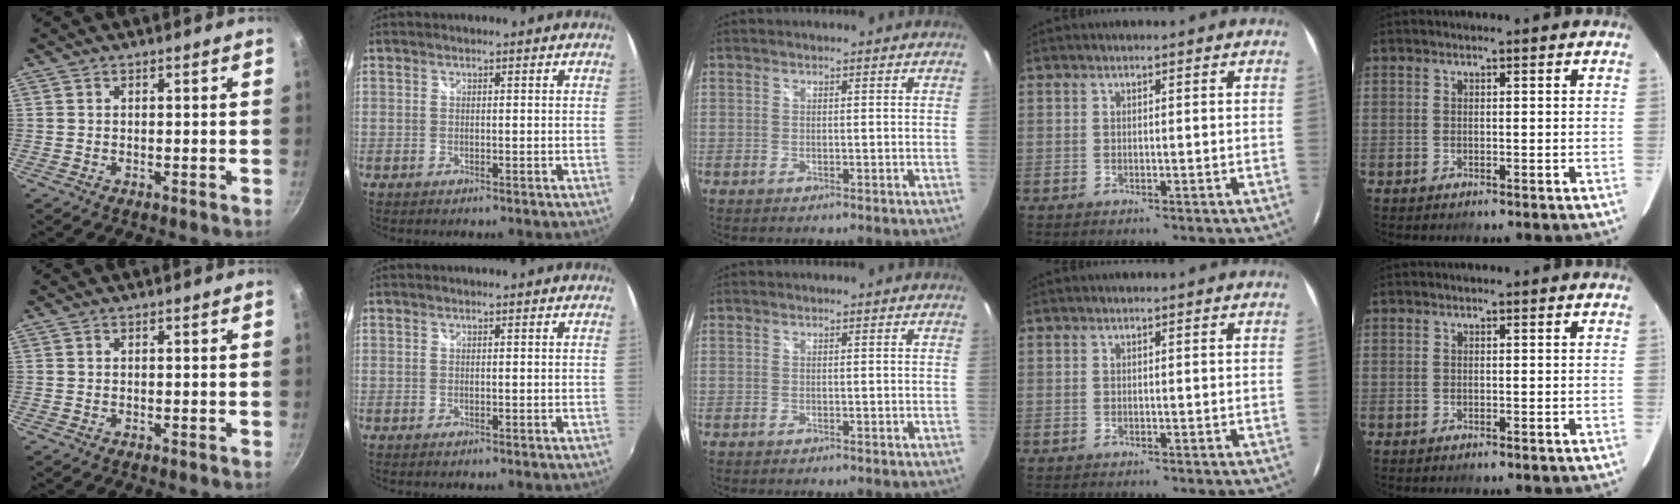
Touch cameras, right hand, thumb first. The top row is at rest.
{}